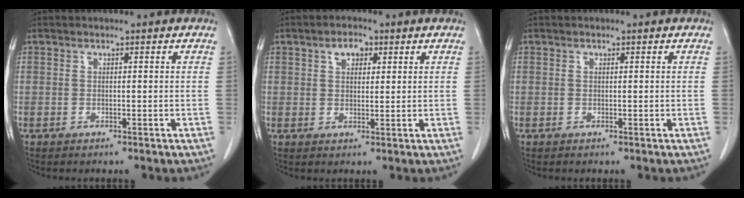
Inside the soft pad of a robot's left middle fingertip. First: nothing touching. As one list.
[{"total": 3.3, "force": [1.7, 1.9, 2.1], "torque": [-0.037, 0.008, 0.029]}, {"total": 0.0}]